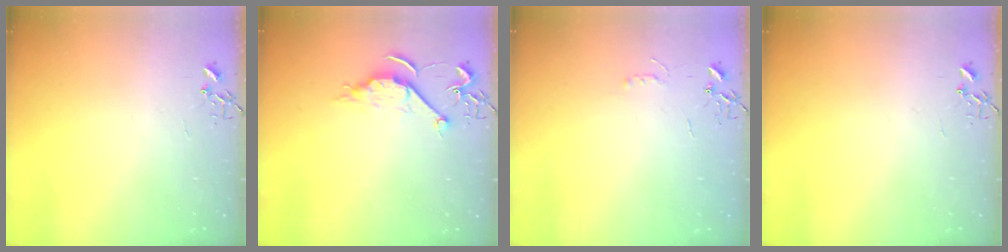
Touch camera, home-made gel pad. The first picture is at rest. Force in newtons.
{"total": 7.7, "press": 7.6, "slide": 0.8}
{"total": 3.6, "press": 3.6, "slide": 0.6}
{"total": 0.0}